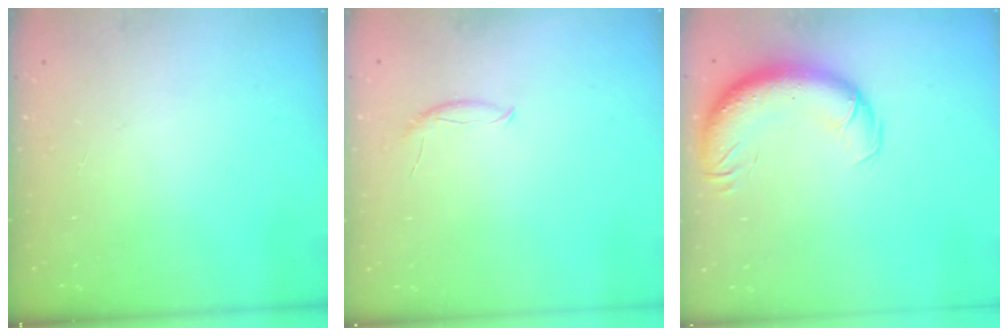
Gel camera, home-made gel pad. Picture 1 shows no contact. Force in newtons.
{"total": 6.7, "press": 6.7, "slide": 0.8}
{"total": 13.7, "press": 13.2, "slide": 3.5}